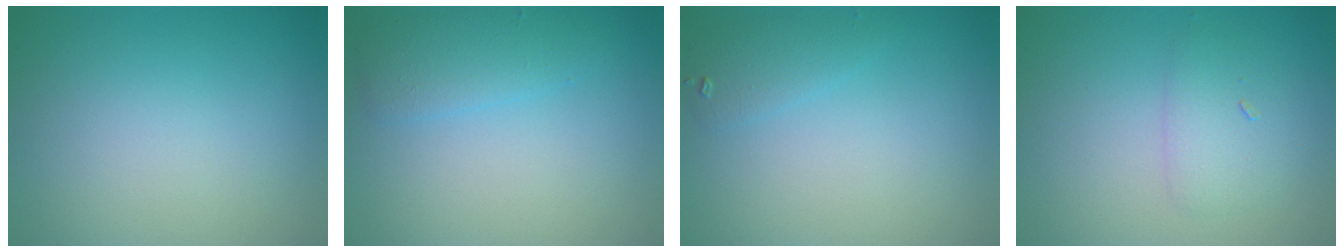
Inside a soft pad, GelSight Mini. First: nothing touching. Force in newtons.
{"total": 2.3, "press": 2.3, "slide": 0.0}
{"total": 1.4, "press": 1.4, "slide": 0.0}
{"total": 2.1, "press": 2.1, "slide": 0.1}